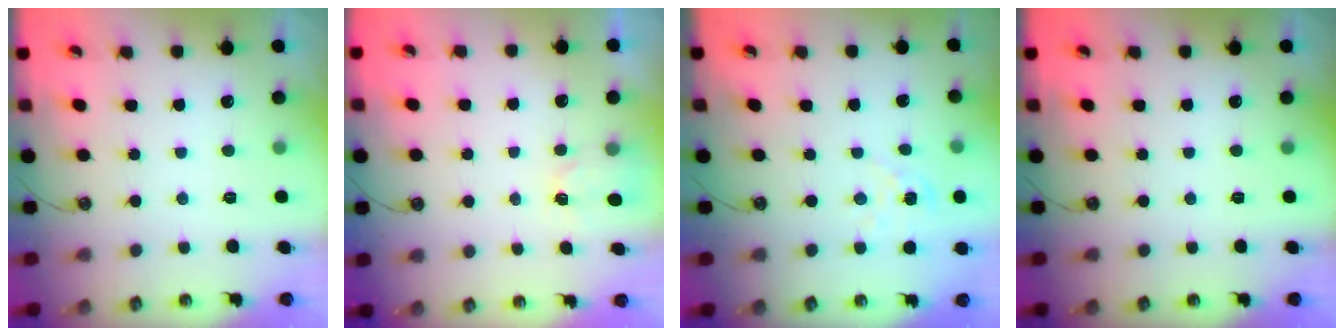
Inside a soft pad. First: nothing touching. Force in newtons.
{"total": 2.2, "press": 2.2, "slide": 0.4}
{"total": 1.6, "press": 1.6, "slide": 0.2}
{"total": 0.0}